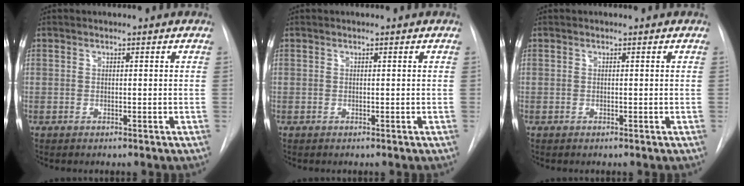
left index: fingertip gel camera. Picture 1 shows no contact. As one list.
[{"total": 0.0}, {"total": 0.0}]